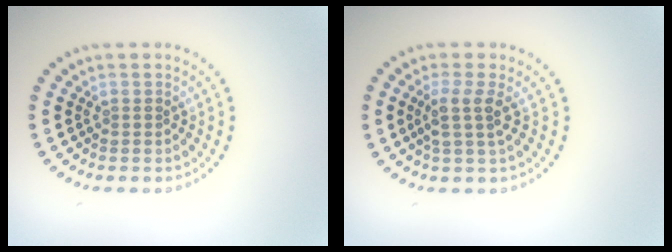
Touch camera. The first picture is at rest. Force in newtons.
{"total": 2.4, "press": 1.9, "slide": 1.4}